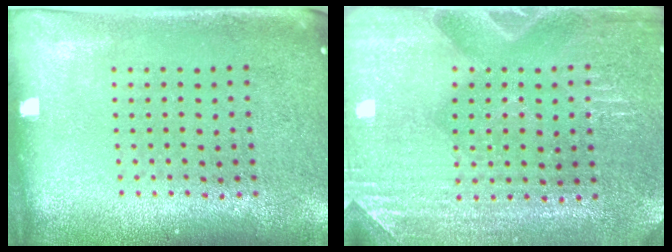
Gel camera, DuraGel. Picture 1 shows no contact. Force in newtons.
{"total": 3.2, "press": 3.1, "slide": 0.4}